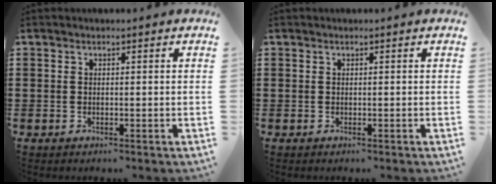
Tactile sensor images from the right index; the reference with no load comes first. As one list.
[{"total": 0.0}]